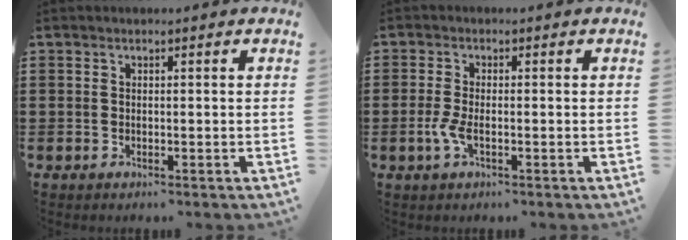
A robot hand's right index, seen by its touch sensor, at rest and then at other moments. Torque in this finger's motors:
{"motor_torque": [0.69, 1.43, 0.06, 0.01]}